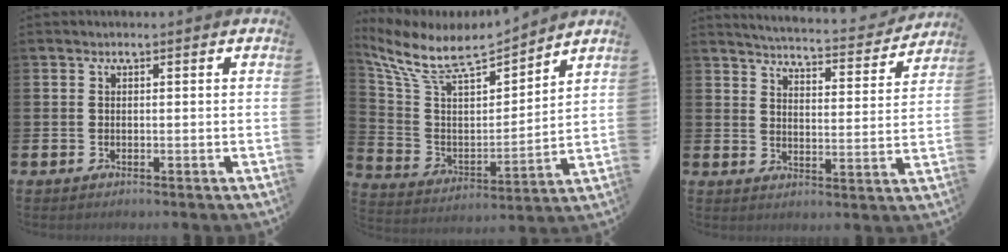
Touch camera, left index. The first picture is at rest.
{"total": 7.9, "force": [7.0, 2.2, 2.9], "torque": [-0.098, -0.052, 0.119]}
{"total": 4.6, "force": [4.6, 0.2, 0.8], "torque": [-0.032, -0.041, 0.073]}